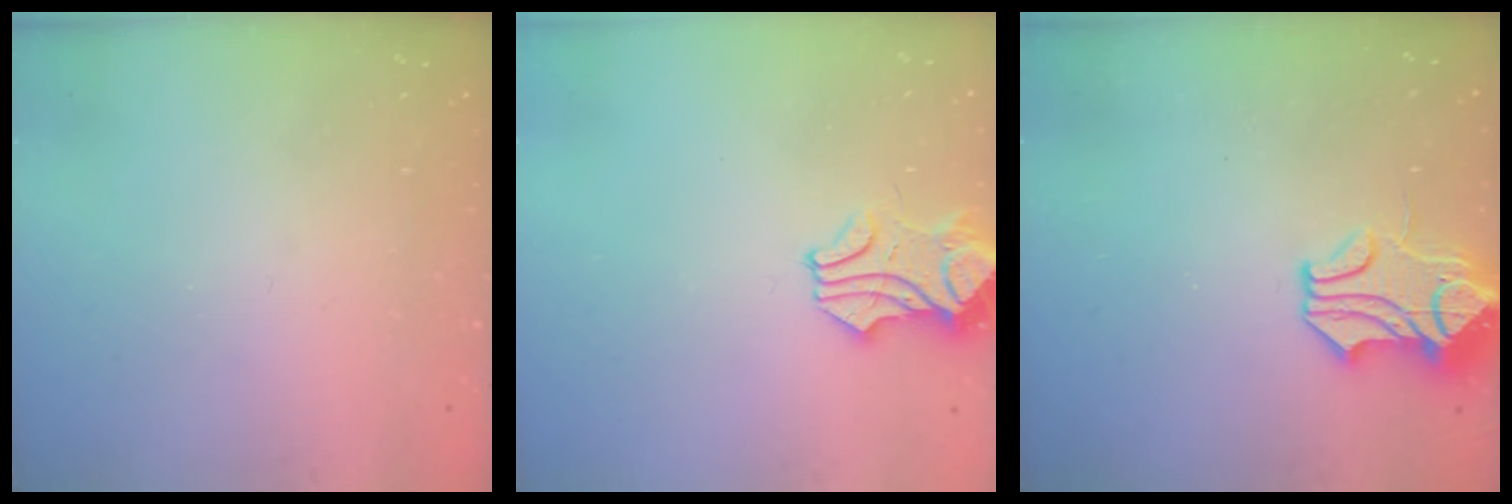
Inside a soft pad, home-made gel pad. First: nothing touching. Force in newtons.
{"total": 1.6, "press": 1.4, "slide": 0.8}
{"total": 2.2, "press": 1.6, "slide": 1.6}